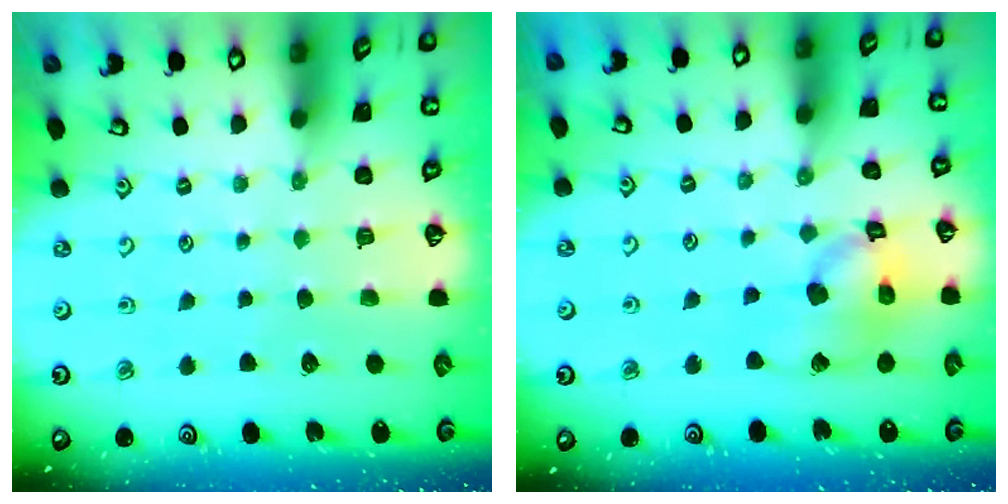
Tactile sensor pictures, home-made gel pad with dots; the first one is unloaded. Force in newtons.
{"total": 15.2, "press": 15.0, "slide": 2.1}